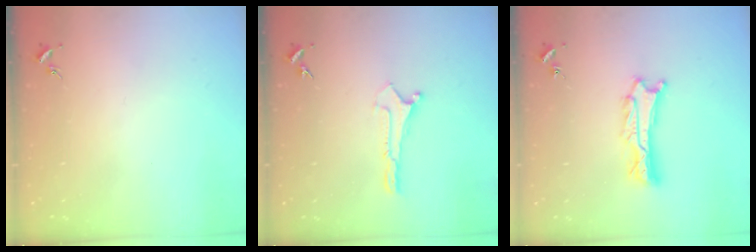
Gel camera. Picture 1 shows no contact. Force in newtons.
{"total": 0.0}
{"total": 2.2, "press": 2.2, "slide": 0.2}